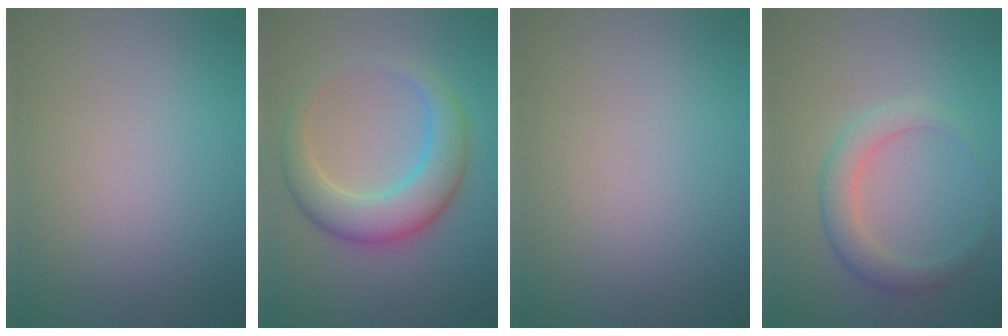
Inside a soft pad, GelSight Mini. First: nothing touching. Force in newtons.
{"total": 6.3, "press": 6.3, "slide": 0.5}
{"total": 0.0}
{"total": 3.3, "press": 3.3, "slide": 0.3}